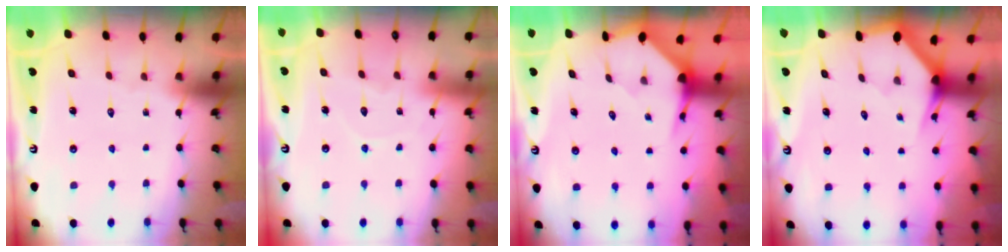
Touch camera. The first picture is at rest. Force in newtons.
{"total": 5.8, "press": 5.7, "slide": 0.5}
{"total": 3.7, "press": 3.6, "slide": 0.4}
{"total": 2.9, "press": 2.9, "slide": 0.1}